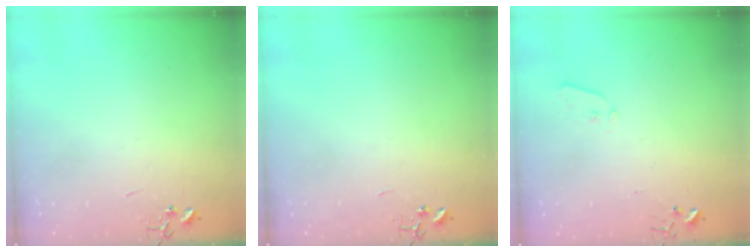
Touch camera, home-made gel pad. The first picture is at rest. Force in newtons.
{"total": 0.0}
{"total": 4.0, "press": 3.9, "slide": 0.6}